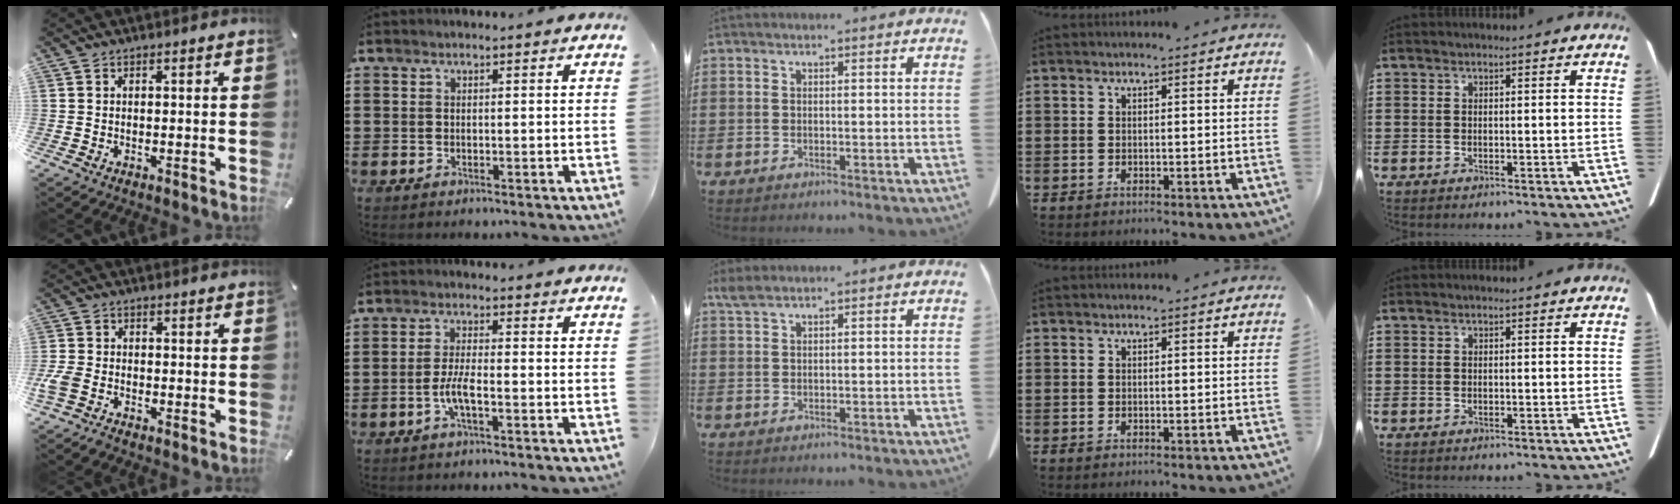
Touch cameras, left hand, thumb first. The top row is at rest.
{"thumb": {"total": 4.0, "force": [-2.6, 2.1, 2.2], "torque": [-0.063, 0.006, -0.054]}, "index": {"total": 4.2, "force": [-1.6, 0.9, 3.8], "torque": [-0.084, -0.002, -0.034]}, "middle": {"total": 1.9, "force": [1.5, 0.3, 1.1], "torque": [-0.026, -0.001, 0.029]}}